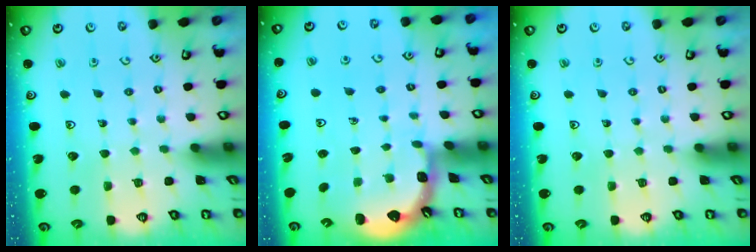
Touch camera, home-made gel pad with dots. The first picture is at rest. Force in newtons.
{"total": 1.4, "press": 1.4, "slide": 0.1}
{"total": 0.0}